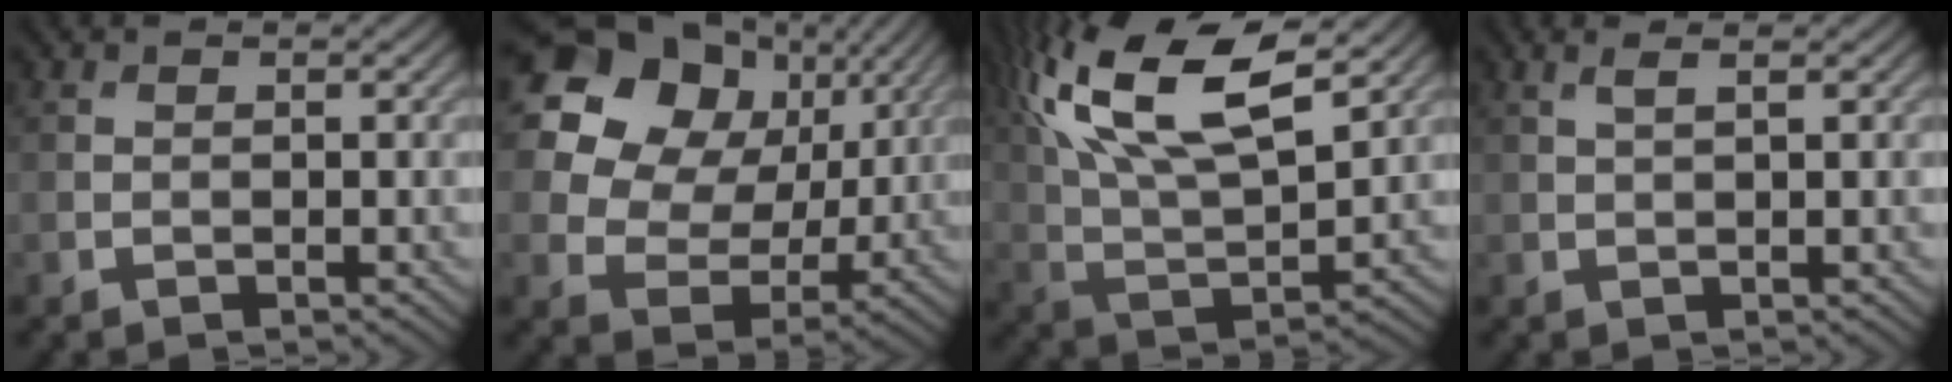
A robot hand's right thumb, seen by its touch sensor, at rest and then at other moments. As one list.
[{"total": 20.2, "force": [9.0, 15.2, 9.8], "torque": [-0.275, 0.082, 0.175]}, {"total": 17.8, "force": [8.9, 7.0, 13.7], "torque": [-0.307, 0.030, 0.146]}, {"total": 1.7, "force": [0.9, 0.2, 1.4], "torque": [-0.024, 0.005, 0.014]}]